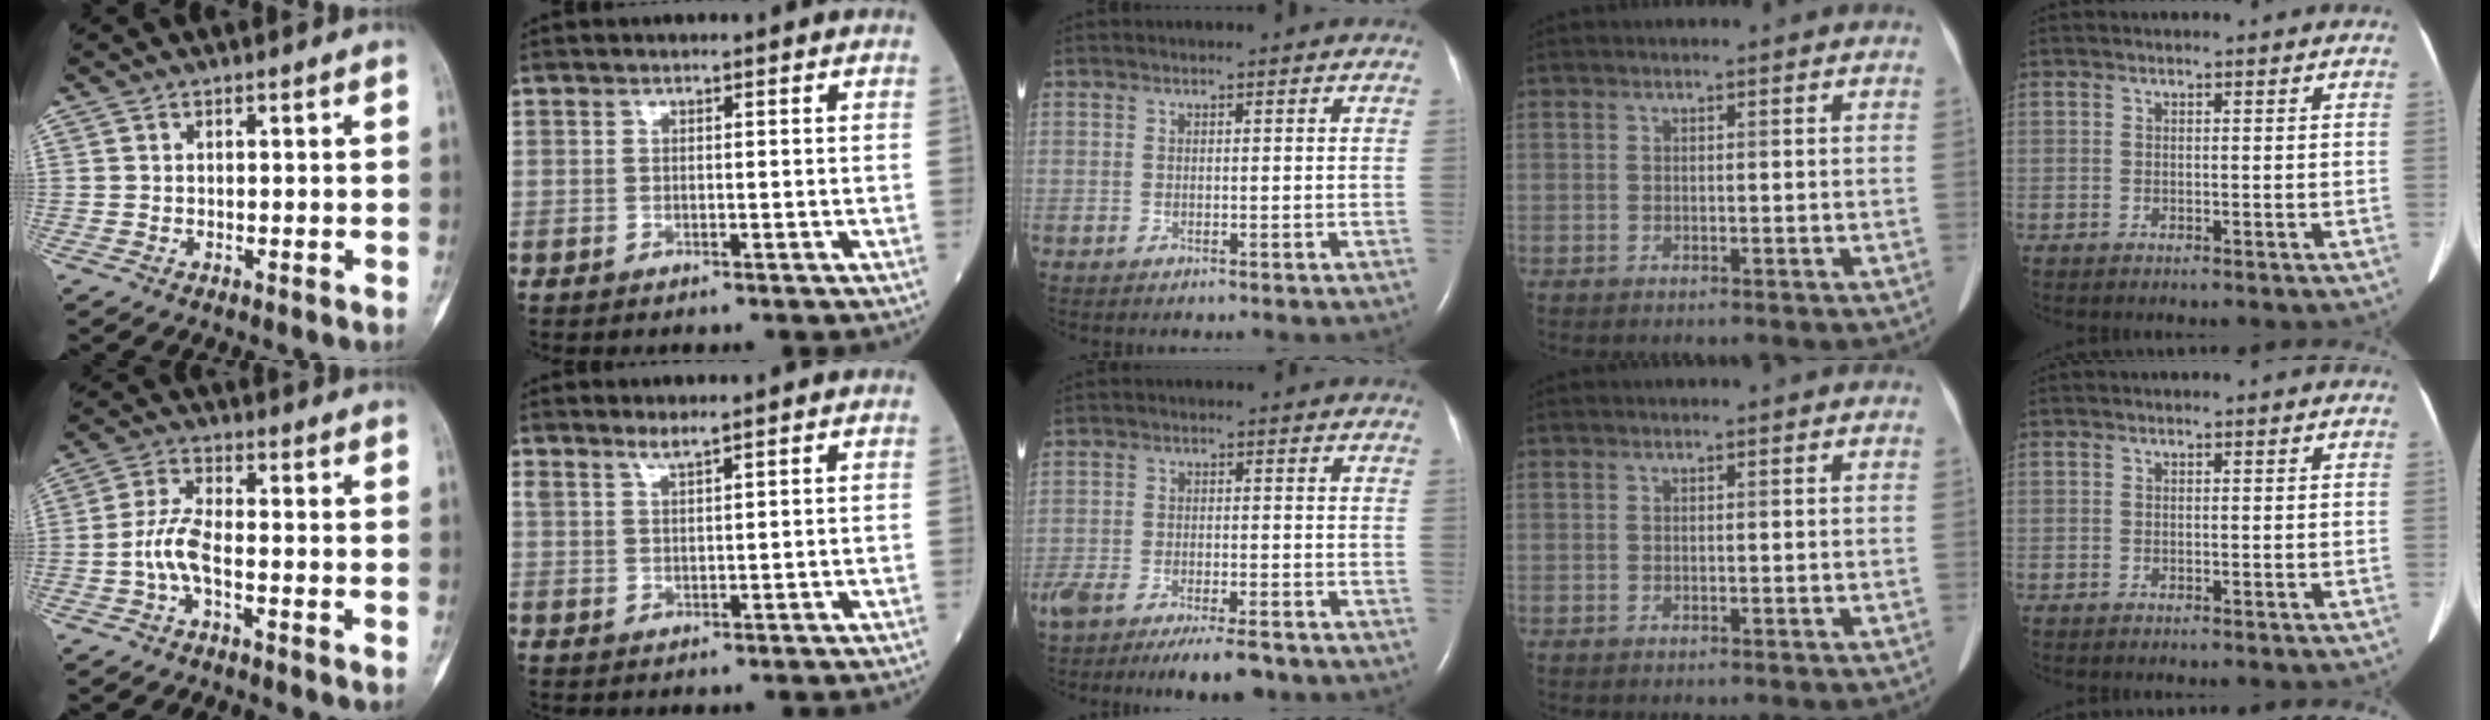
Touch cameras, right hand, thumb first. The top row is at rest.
{"thumb": {"total": 5.9, "force": [-2.2, 2.4, 4.9], "torque": [-0.106, 0.022, -0.047]}, "index": {"total": 2.7, "force": [2.2, 0.6, 1.4], "torque": [-0.038, 0.009, 0.051]}, "middle": {"total": 10.5, "force": [-8.0, 2.9, 6.1], "torque": [-0.106, -0.012, -0.128]}}